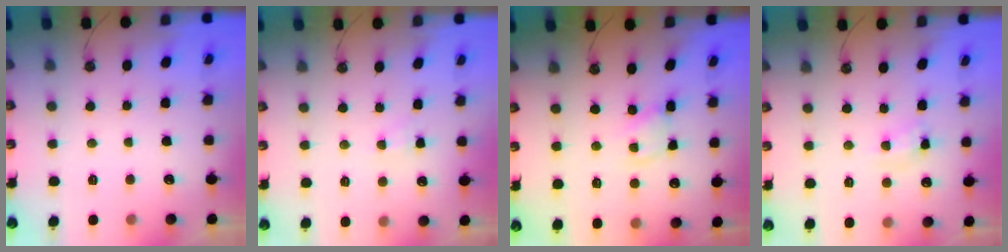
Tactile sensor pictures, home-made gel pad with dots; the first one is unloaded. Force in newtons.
{"total": 3.7, "press": 3.6, "slide": 0.5}
{"total": 1.8, "press": 1.8, "slide": 0.2}
{"total": 6.5, "press": 6.4, "slide": 0.4}